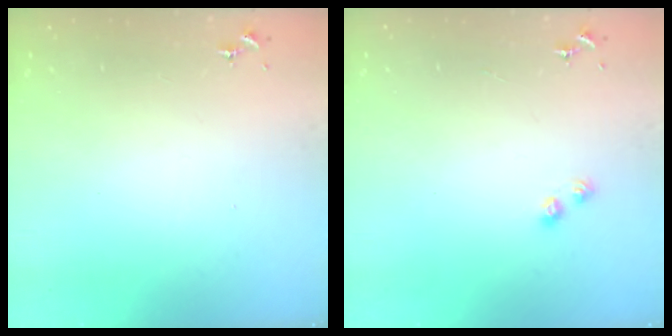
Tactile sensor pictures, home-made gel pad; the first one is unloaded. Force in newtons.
{"total": 4.2, "press": 4.1, "slide": 0.6}